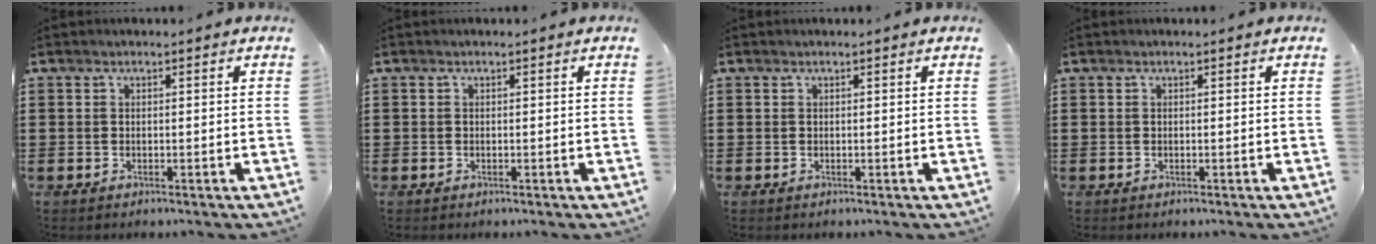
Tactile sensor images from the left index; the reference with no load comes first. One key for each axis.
{"total": 0.0}
{"total": 0.0}
{"total": 0.0}